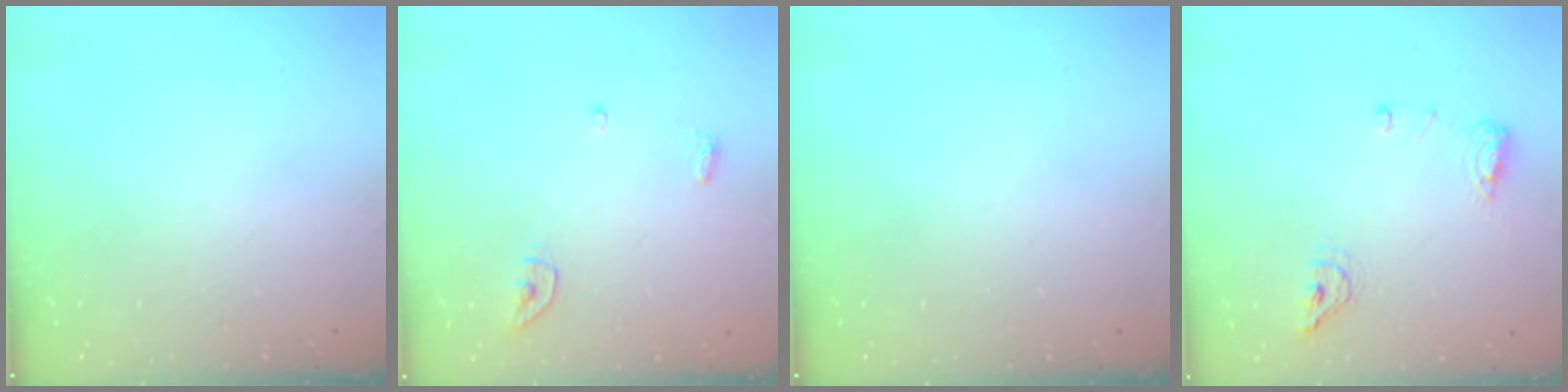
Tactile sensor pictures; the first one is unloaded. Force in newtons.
{"total": 3.8, "press": 3.7, "slide": 0.3}
{"total": 0.0}
{"total": 8.2, "press": 8.1, "slide": 1.5}